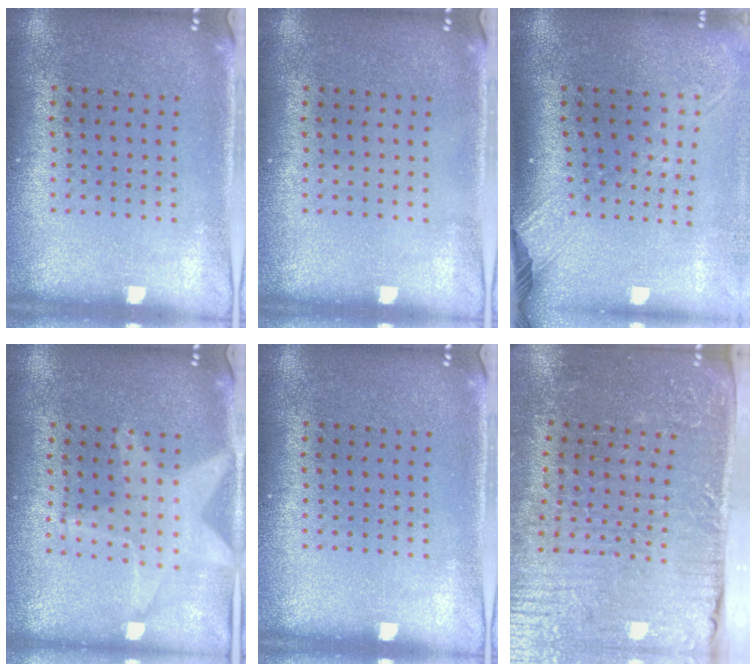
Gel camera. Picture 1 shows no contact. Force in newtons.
{"total": 0.0}
{"total": 2.5, "press": 1.9, "slide": 1.7}
{"total": 1.9, "press": 1.7, "slide": 0.9}
{"total": 0.0}
{"total": 4.4, "press": 4.3, "slide": 1.0}